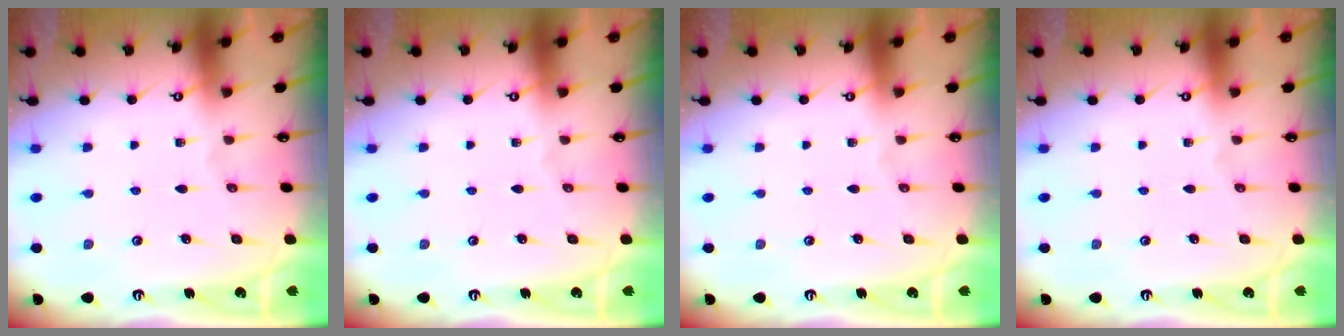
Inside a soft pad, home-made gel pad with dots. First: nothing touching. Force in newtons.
{"total": 0.0}
{"total": 0.0}
{"total": 0.0}